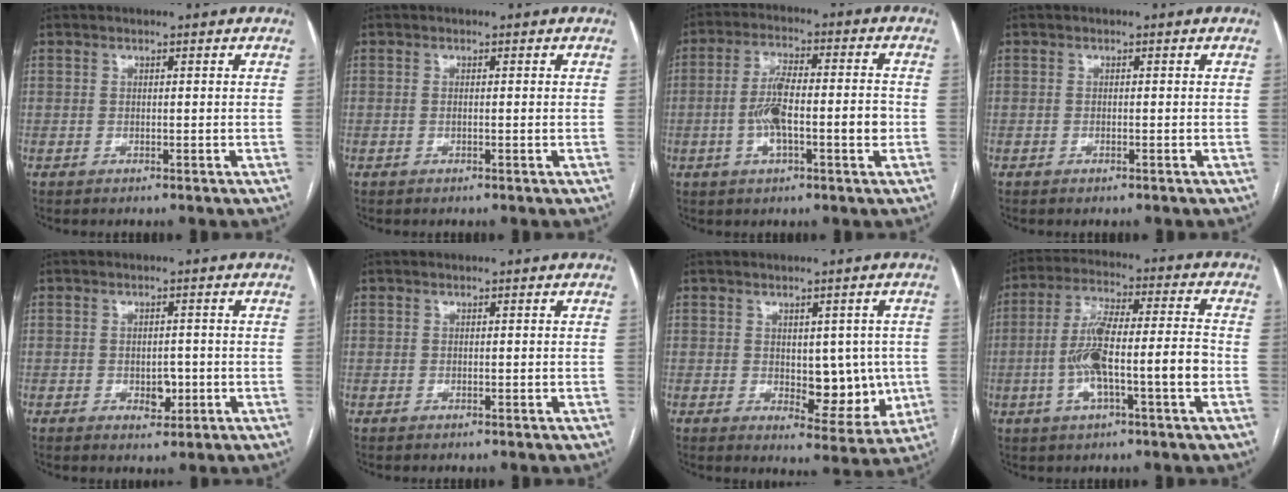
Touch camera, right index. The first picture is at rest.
{"total": 0.6, "force": [0.0, 0.1, 0.6], "torque": [-0.014, -0.002, 0.002]}
{"total": 9.4, "force": [-1.6, 2.5, 8.9], "torque": [-0.165, 0.019, -0.028]}
{"total": 0.0}
{"total": 3.0, "force": [-0.7, 1.9, 2.2], "torque": [-0.028, 0.001, -0.004]}
{"total": 0.0}
{"total": 8.4, "force": [-0.2, 4.6, 7.0], "torque": [-0.069, 0.003, 0.012]}
{"total": 12.4, "force": [-2.7, 1.5, 12.0], "torque": [-0.225, 0.019, -0.048]}